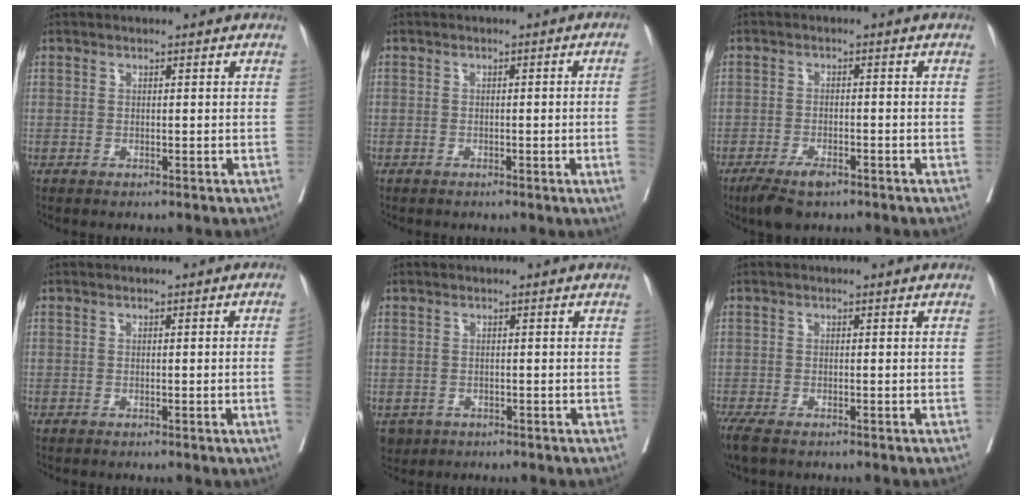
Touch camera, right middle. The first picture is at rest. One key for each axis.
{"total": 3.0, "fx": -0.6, "fy": -0.5, "fz": 2.9, "tx": -0.040, "ty": 0.002, "tz": -0.005}
{"total": 4.5, "fx": -3.1, "fy": 1.6, "fz": 2.9, "tx": -0.053, "ty": -0.005, "tz": -0.049}
{"total": 2.0, "fx": -0.4, "fy": -0.5, "fz": 1.9, "tx": -0.029, "ty": 0.002, "tz": -0.002}
{"total": 3.1, "fx": -1.7, "fy": 2.5, "fz": 0.6, "tx": -0.007, "ty": 0.001, "tz": -0.025}
{"total": 4.8, "fx": -3.6, "fy": 1.6, "fz": 2.7, "tx": -0.054, "ty": -0.015, "tz": -0.062}